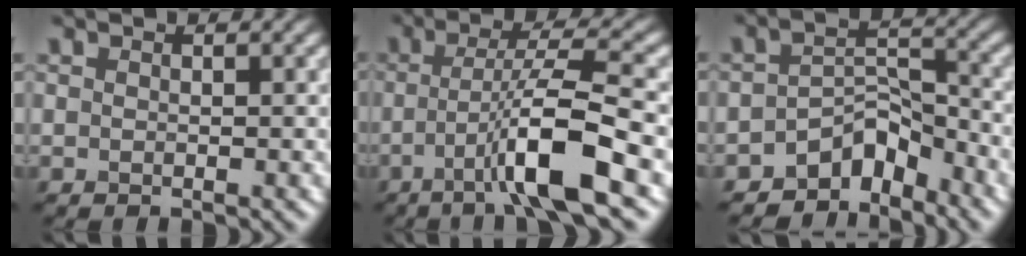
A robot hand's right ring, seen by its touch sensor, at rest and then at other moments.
{"total": 7.4, "force": [-2.5, 0.9, 6.9], "torque": [-0.118, 0.013, -0.053]}
{"total": 5.3, "force": [-4.2, 2.5, 2.0], "torque": [-0.011, 0.003, -0.075]}